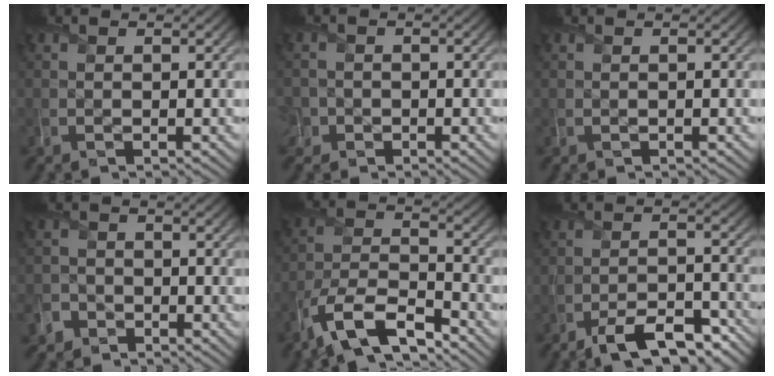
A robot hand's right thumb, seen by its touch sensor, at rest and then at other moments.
{"total": 2.7, "force": [-1.3, 2.3, 0.6], "torque": [-0.020, -0.004, -0.028]}
{"total": 0.0}
{"total": 3.4, "force": [-2.4, 2.3, 0.8], "torque": [-0.016, -0.001, -0.052]}
{"total": 11.3, "force": [-8.4, 3.8, 6.6], "torque": [-0.131, -0.007, -0.176]}
{"total": 8.9, "force": [-6.4, 3.1, 5.3], "torque": [-0.078, 0.001, -0.112]}